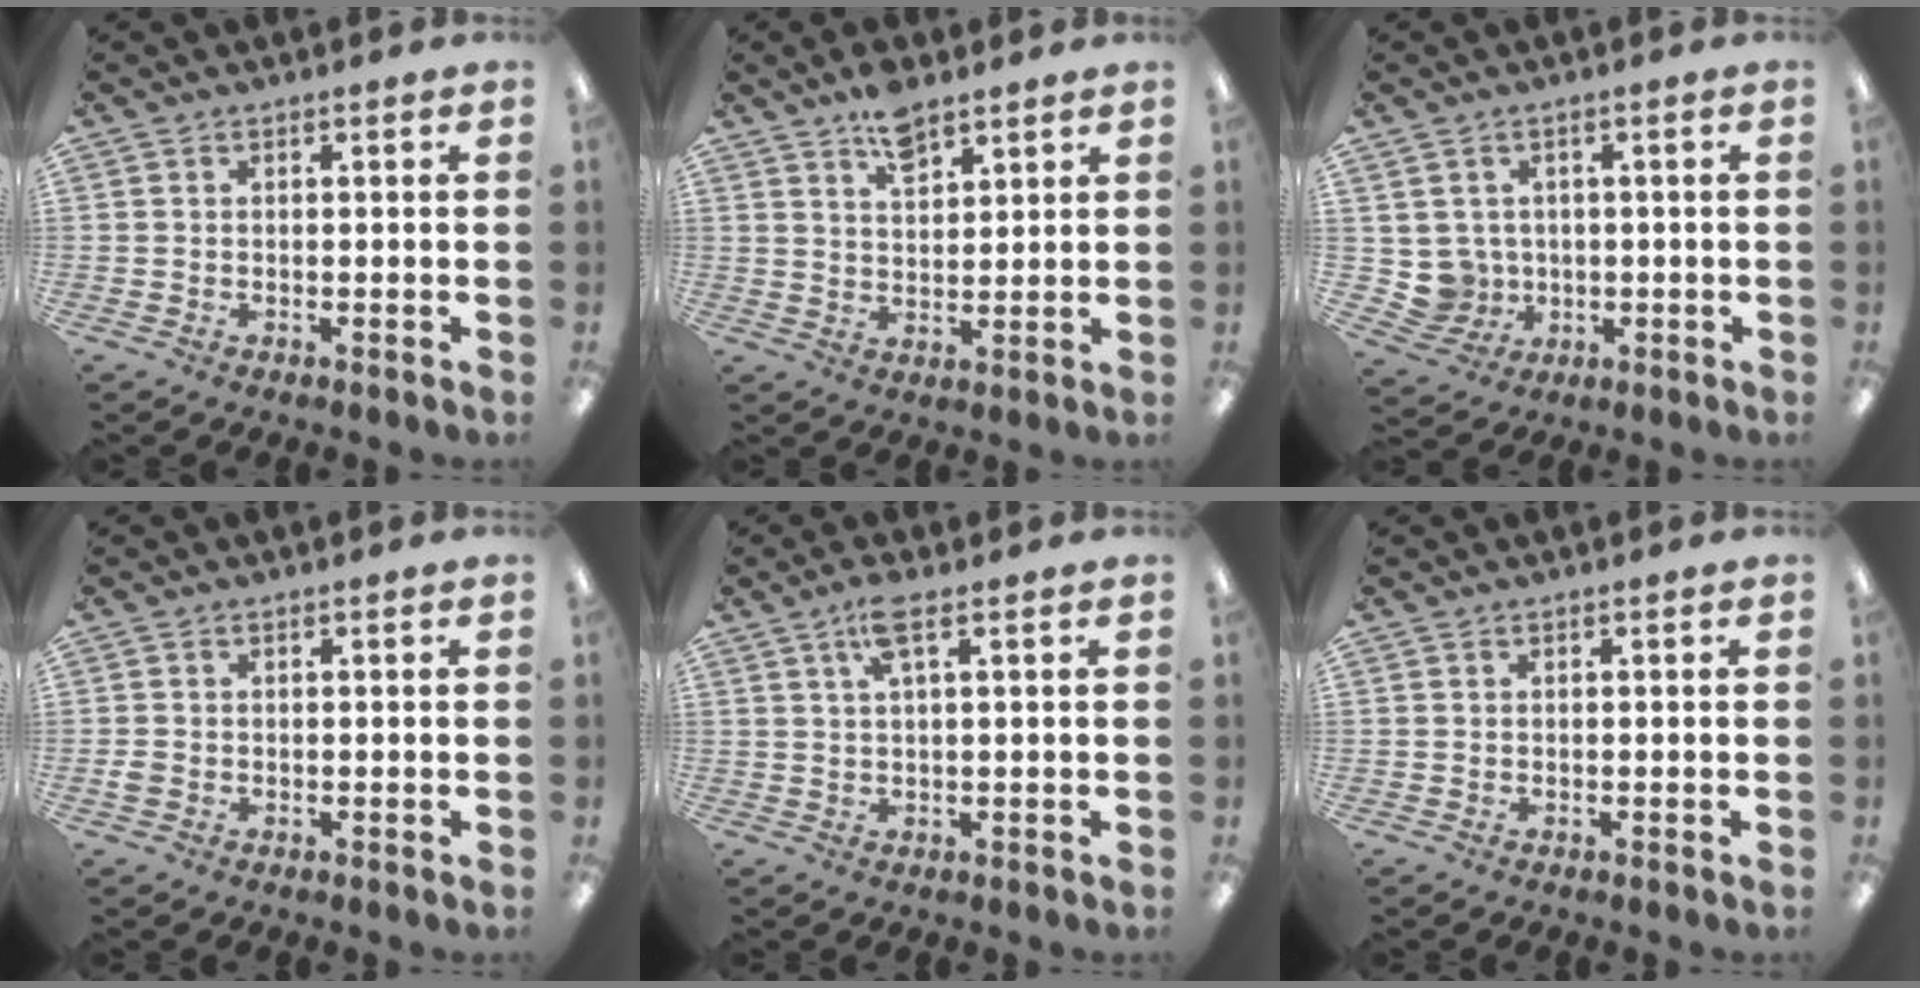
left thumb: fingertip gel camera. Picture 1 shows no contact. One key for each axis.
{"total": 6.7, "fx": 5.0, "fy": 3.0, "fz": 3.4, "tx": -0.054, "ty": -0.025, "tz": 0.088}
{"total": 5.1, "fx": 1.0, "fy": 5.0, "fz": 0.6, "tx": -0.028, "ty": -0.003, "tz": 0.025}
{"total": 1.6, "fx": -0.3, "fy": 1.3, "fz": 0.9, "tx": -0.015, "ty": 0.003, "tz": -0.006}
{"total": 5.5, "fx": 2.7, "fy": 1.4, "fz": 4.6, "tx": -0.089, "ty": 0.005, "tz": 0.043}
{"total": 0.0}